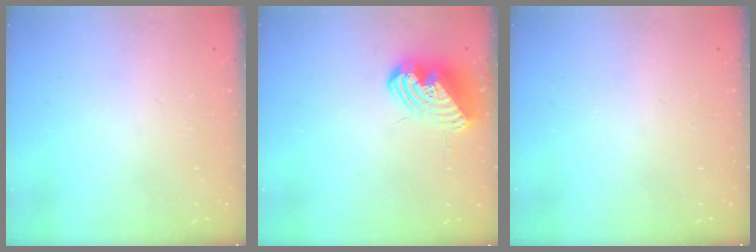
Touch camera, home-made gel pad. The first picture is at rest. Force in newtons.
{"total": 11.2, "press": 11.1, "slide": 1.9}
{"total": 0.0}